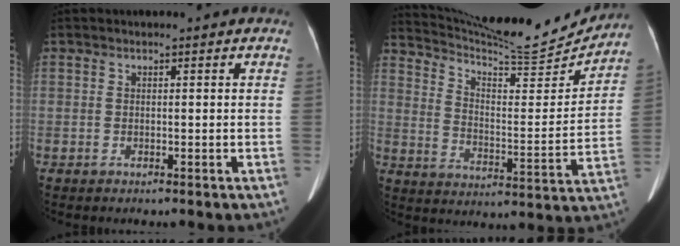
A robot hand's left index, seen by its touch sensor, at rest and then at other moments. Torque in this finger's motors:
{"motor_torque": [0.69, -1.25, 0.02, 0.04]}